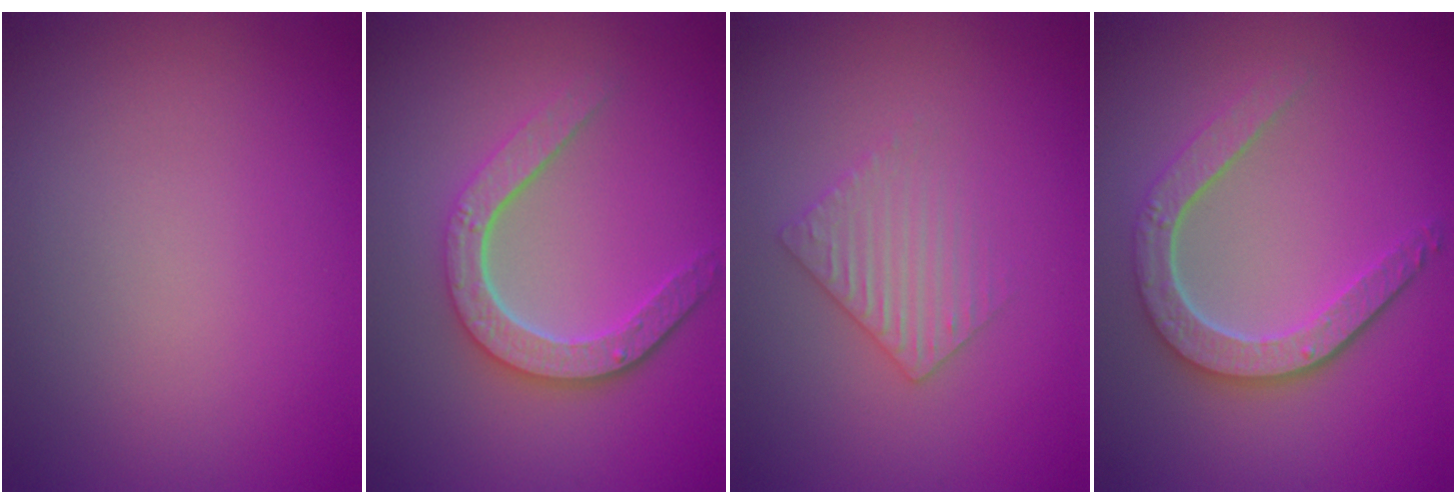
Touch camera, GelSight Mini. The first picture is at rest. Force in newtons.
{"total": 4.7, "press": 3.7, "slide": 3.0}
{"total": 2.5, "press": 2.4, "slide": 0.5}
{"total": 4.7, "press": 3.7, "slide": 2.9}